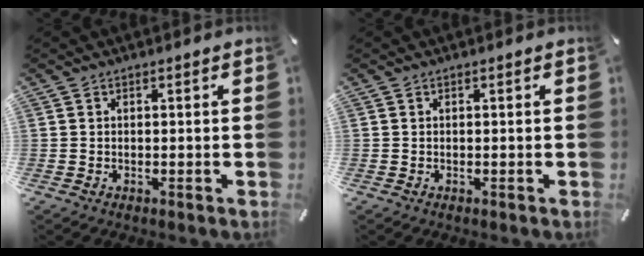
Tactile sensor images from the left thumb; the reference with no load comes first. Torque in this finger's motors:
{"motor_torque": [0.03, 0.03, 0.00, 0.00, 0.01]}